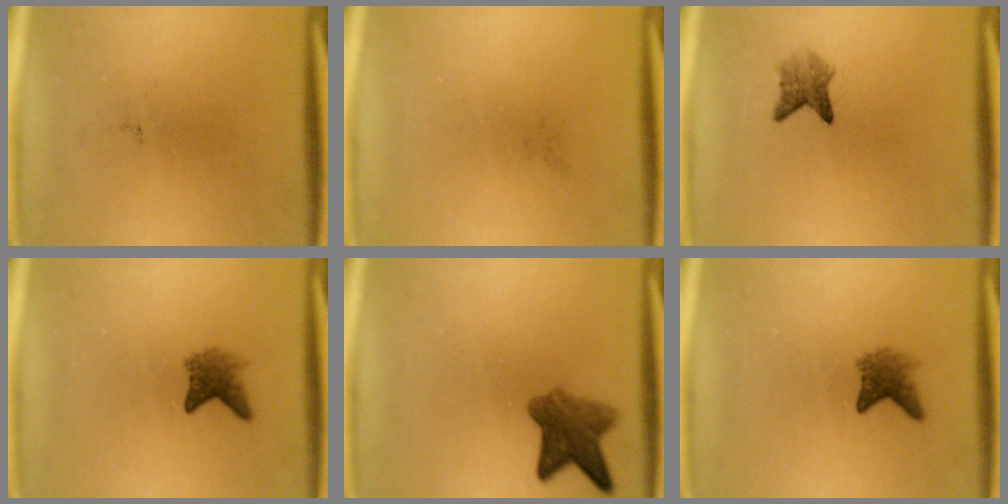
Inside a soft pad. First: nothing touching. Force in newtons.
{"total": 0.0}
{"total": 2.7}
{"total": 2.7}
{"total": 5.7}
{"total": 2.7}